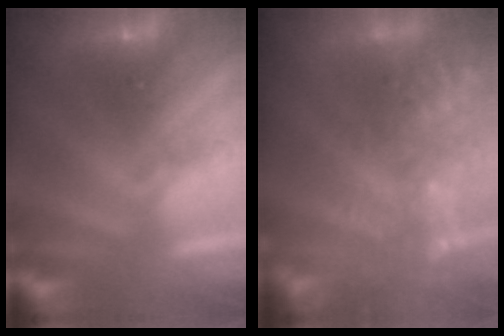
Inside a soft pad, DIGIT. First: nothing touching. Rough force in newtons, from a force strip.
{"total": 7.8}